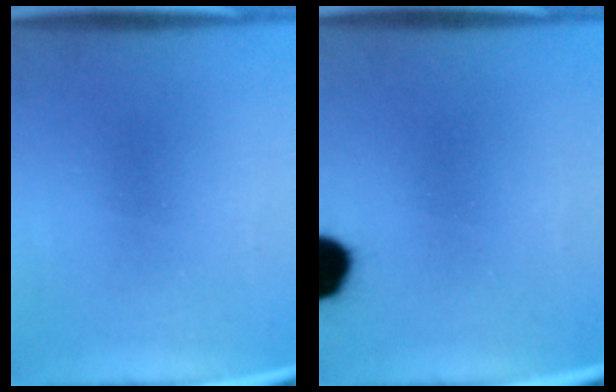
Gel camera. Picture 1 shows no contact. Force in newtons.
{"total": 11.7}